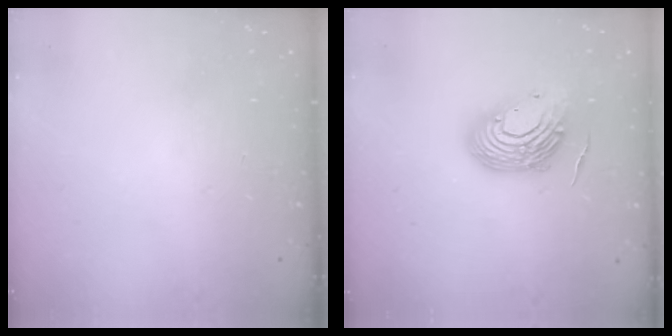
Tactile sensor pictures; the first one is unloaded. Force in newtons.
{"total": 12.9, "press": 12.7, "slide": 2.1}